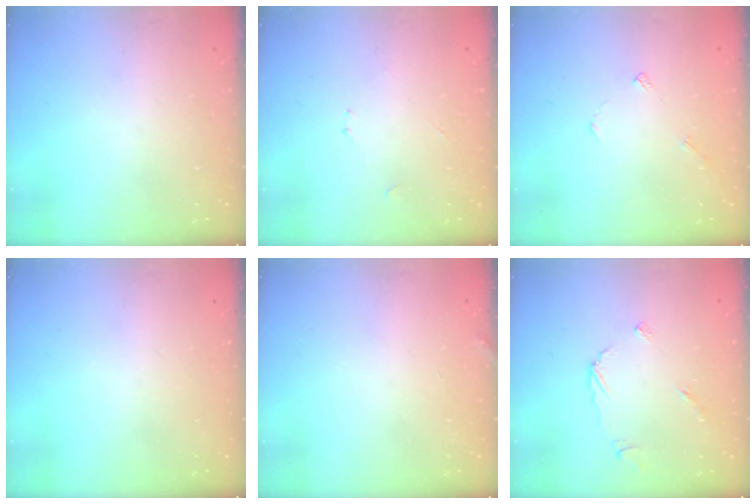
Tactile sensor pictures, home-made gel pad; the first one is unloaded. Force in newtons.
{"total": 3.3, "press": 3.3, "slide": 0.4}
{"total": 3.6, "press": 3.6, "slide": 0.2}
{"total": 0.0}
{"total": 2.0, "press": 2.0, "slide": 0.2}
{"total": 4.4, "press": 4.4, "slide": 0.5}